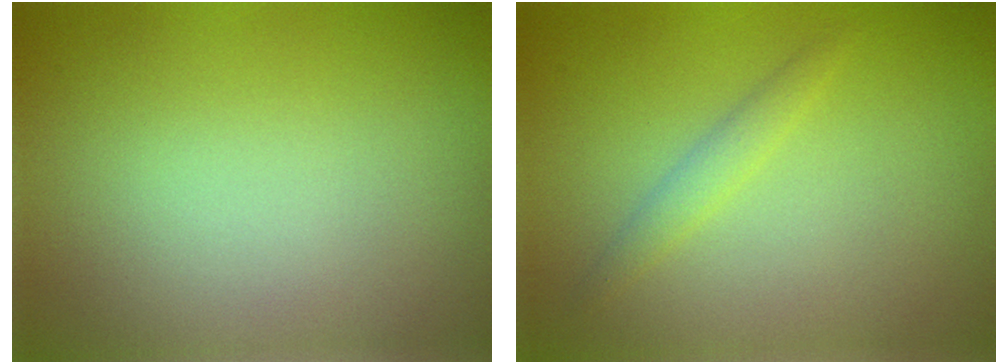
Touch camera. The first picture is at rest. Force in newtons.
{"total": 1.1, "press": 1.1, "slide": 0.1}